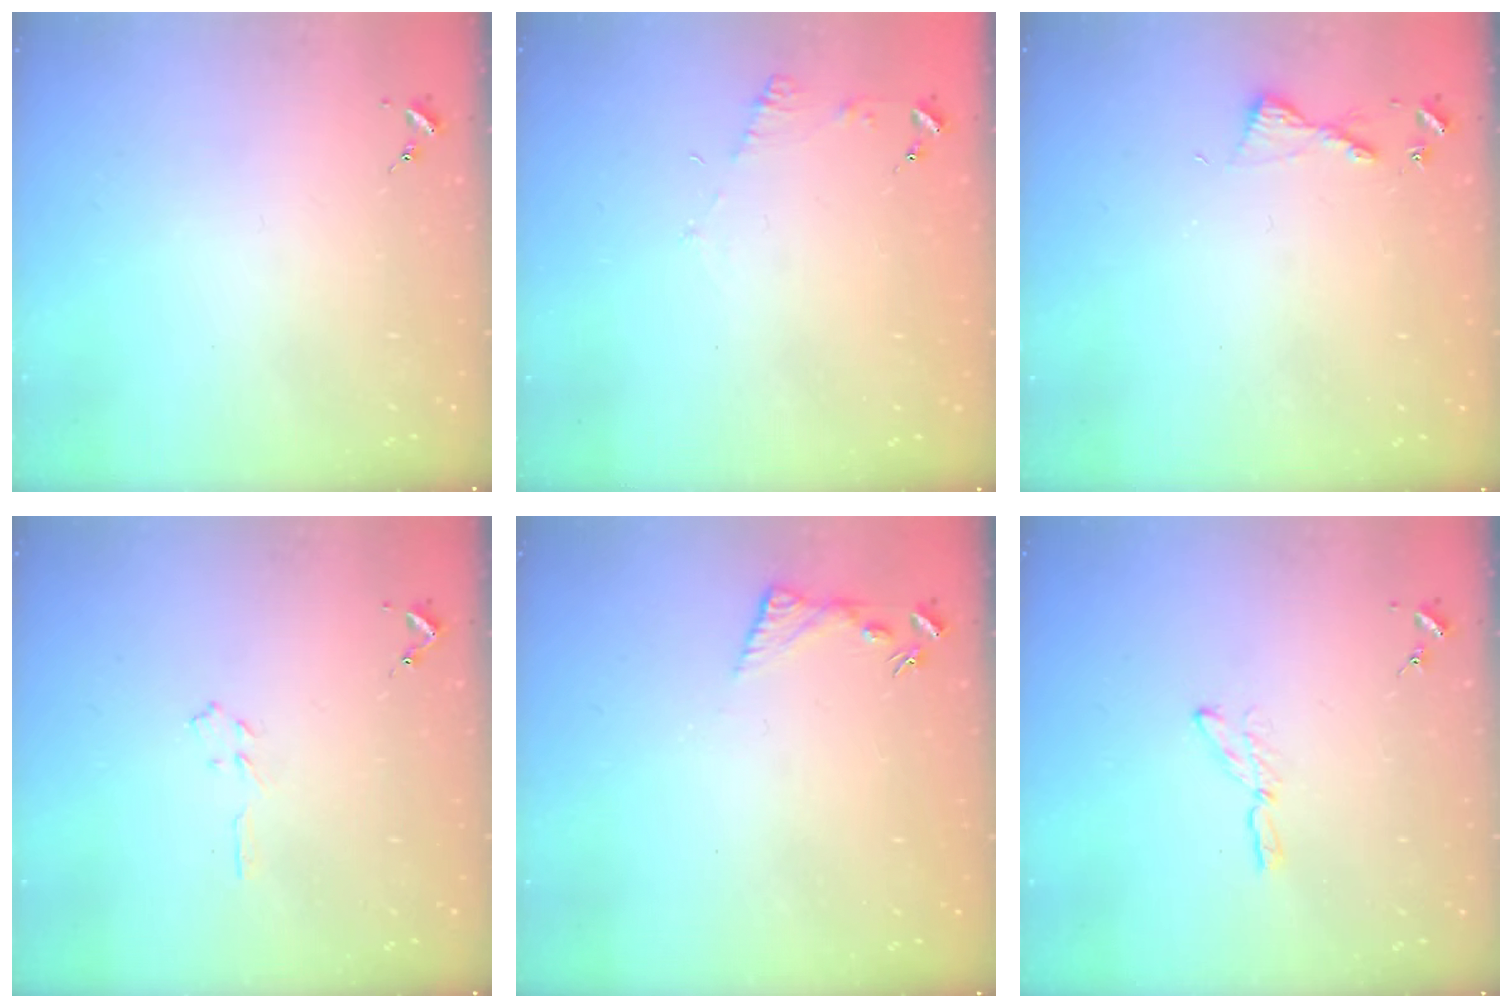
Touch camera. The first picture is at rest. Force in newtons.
{"total": 5.6, "press": 5.6, "slide": 0.7}
{"total": 5.7, "press": 5.7, "slide": 0.5}
{"total": 3.4, "press": 3.4, "slide": 0.4}
{"total": 6.4, "press": 6.3, "slide": 0.7}
{"total": 4.5, "press": 4.5, "slide": 0.3}